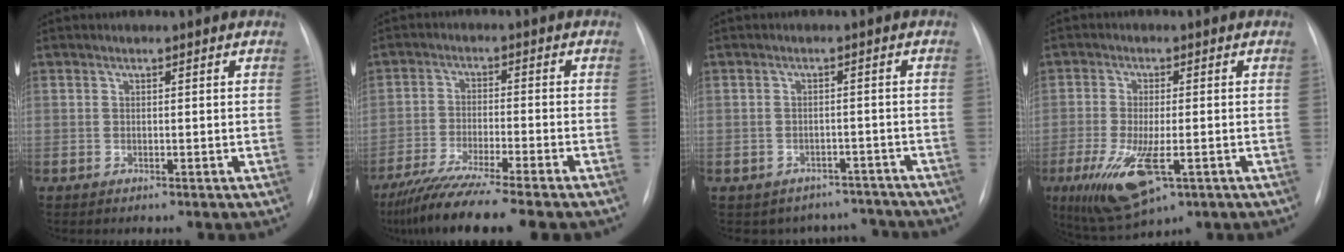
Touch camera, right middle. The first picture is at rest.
{"total": 13.1, "force": [-10.6, -0.3, 7.7], "torque": [-0.126, -0.041, -0.170]}
{"total": 7.5, "force": [-6.4, 3.9, -0.5], "torque": [0.025, 0.032, -0.072]}
{"total": 9.9, "force": [-4.0, 3.1, 8.5], "torque": [-0.168, -0.027, -0.060]}